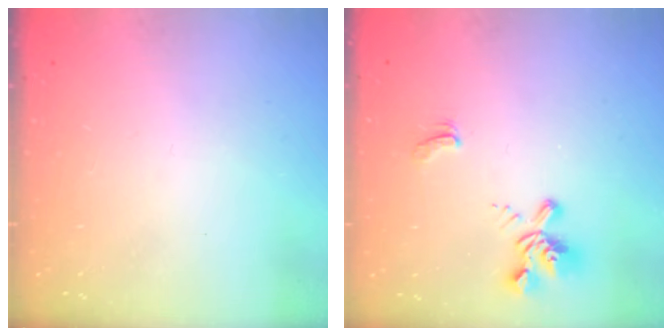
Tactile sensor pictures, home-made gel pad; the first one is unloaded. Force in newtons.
{"total": 2.4, "press": 2.1, "slide": 1.2}